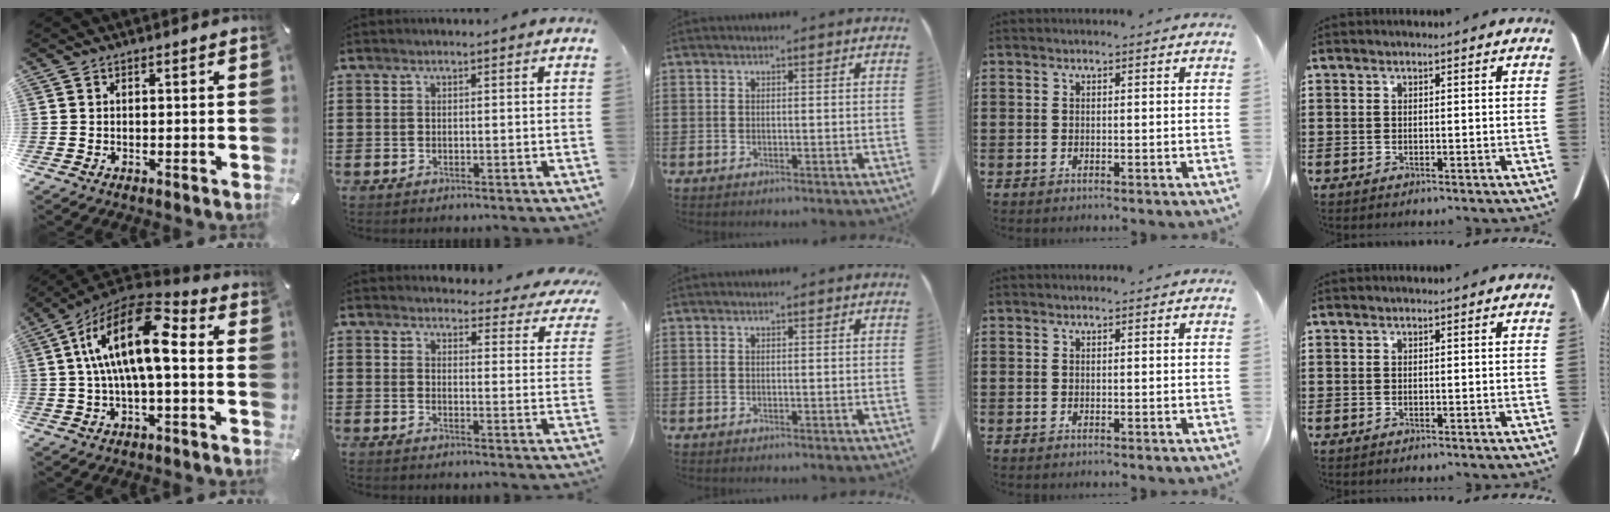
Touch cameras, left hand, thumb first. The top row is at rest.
{"thumb": {"total": 17.7, "force": [2.5, 7.4, 15.9], "torque": [-0.305, -0.012, 0.037]}, "index": {"total": 3.8, "force": [3.7, 0.5, 0.8], "torque": [-0.019, -0.026, 0.062]}}